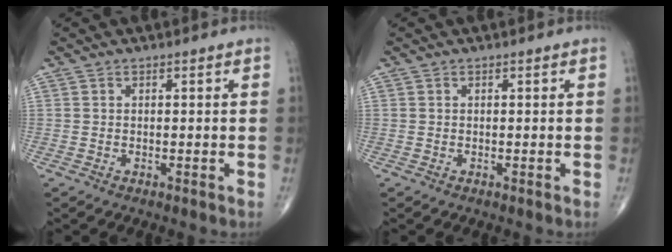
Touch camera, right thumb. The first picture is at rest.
{"total": 0.0}